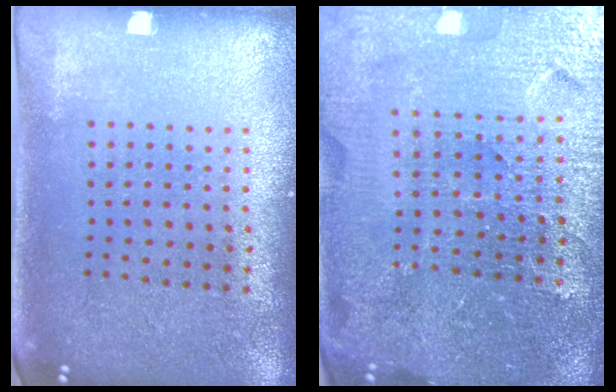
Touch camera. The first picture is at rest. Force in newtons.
{"total": 4.9, "press": 4.6, "slide": 1.7}